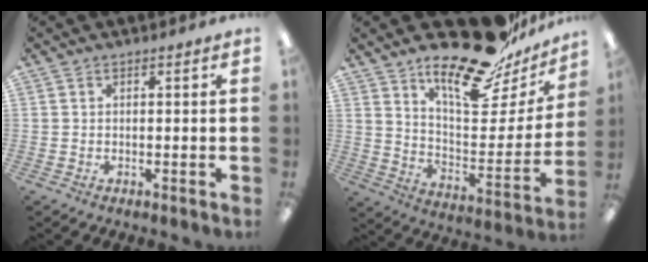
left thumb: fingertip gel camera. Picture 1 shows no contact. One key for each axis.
{"total": 21.1, "fx": 16.9, "fy": 6.3, "fz": 10.9, "tx": -0.168, "ty": -0.126, "tz": 0.282}